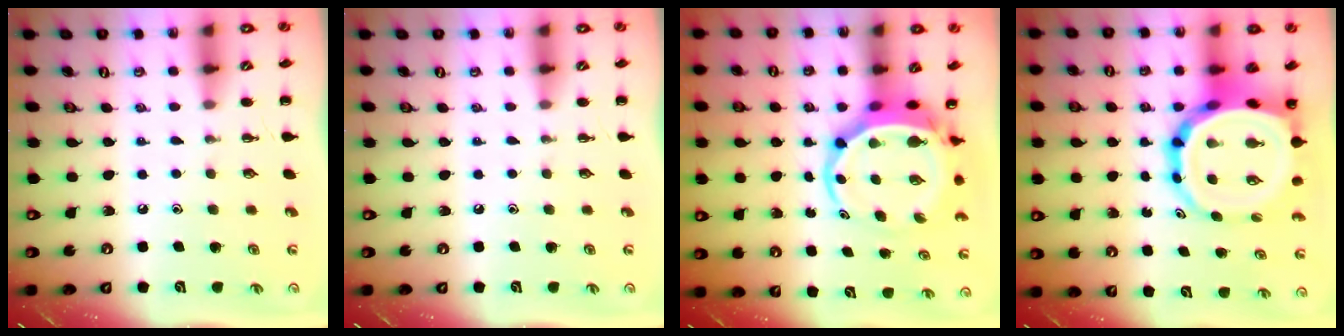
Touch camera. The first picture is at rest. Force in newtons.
{"total": 0.0}
{"total": 6.9, "press": 6.6, "slide": 2.0}
{"total": 15.3, "press": 14.8, "slide": 3.9}